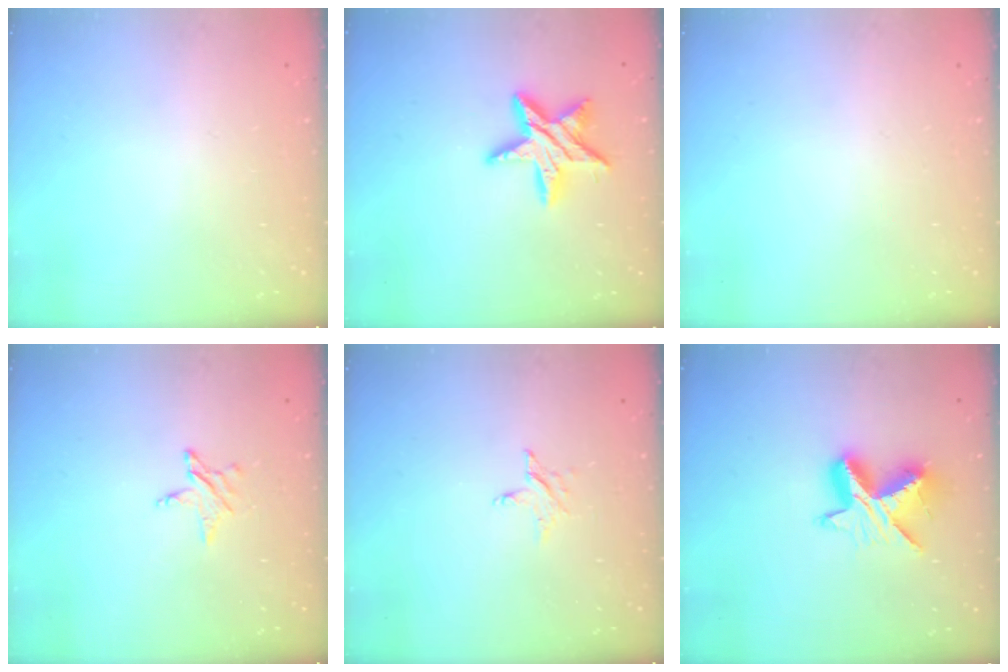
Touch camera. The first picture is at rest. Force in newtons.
{"total": 12.7, "press": 12.6, "slide": 0.7}
{"total": 0.0}
{"total": 2.9, "press": 2.9, "slide": 0.3}
{"total": 2.4, "press": 2.4, "slide": 0.1}
{"total": 9.8, "press": 9.8, "slide": 0.7}